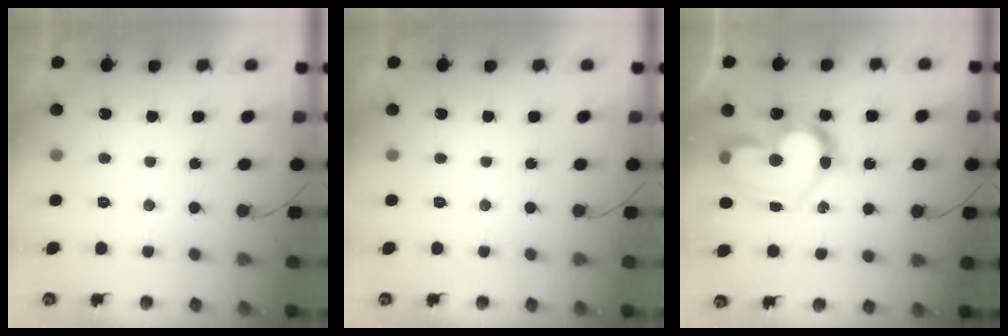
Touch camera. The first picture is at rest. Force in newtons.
{"total": 0.0}
{"total": 19.6, "press": 19.6, "slide": 1.2}